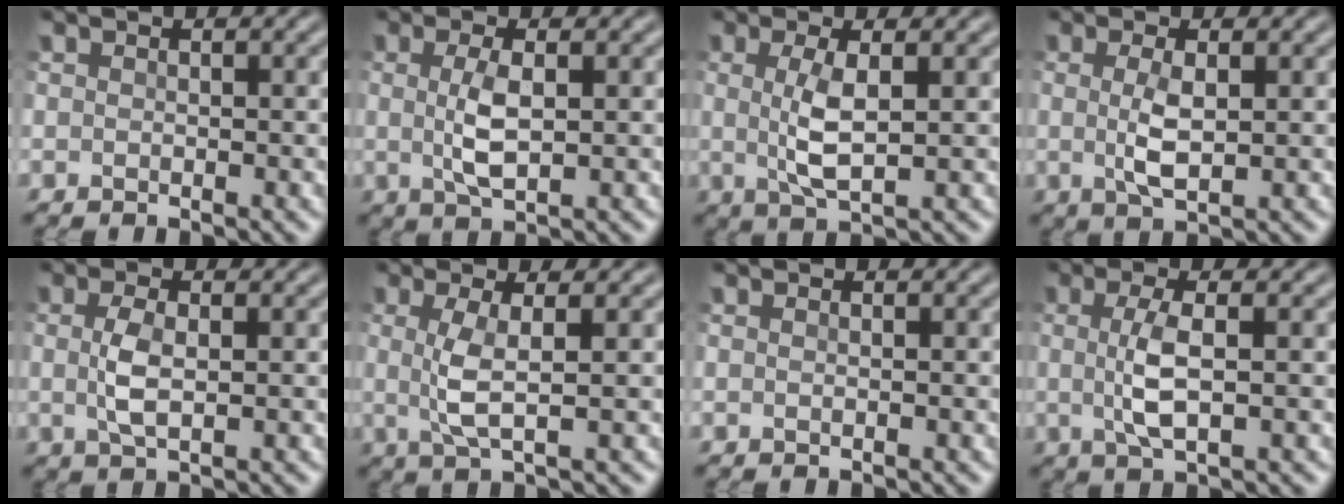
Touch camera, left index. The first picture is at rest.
{"total": 3.1, "force": [0.1, 0.9, 2.9], "torque": [-0.067, 0.000, 0.004]}
{"total": 3.3, "force": [0.3, 0.6, 3.3], "torque": [-0.074, -0.001, 0.008]}
{"total": 2.8, "force": [0.0, 0.7, 2.7], "torque": [-0.060, -0.002, 0.004]}
{"total": 2.7, "force": [-0.1, 1.0, 2.5], "torque": [-0.055, 0.001, -0.001]}
{"total": 2.9, "force": [0.2, 0.1, 2.9], "torque": [-0.066, 0.000, 0.006]}
{"total": 0.0}
{"total": 3.4, "force": [0.0, 0.7, 3.3], "torque": [-0.075, 0.001, 0.000]}